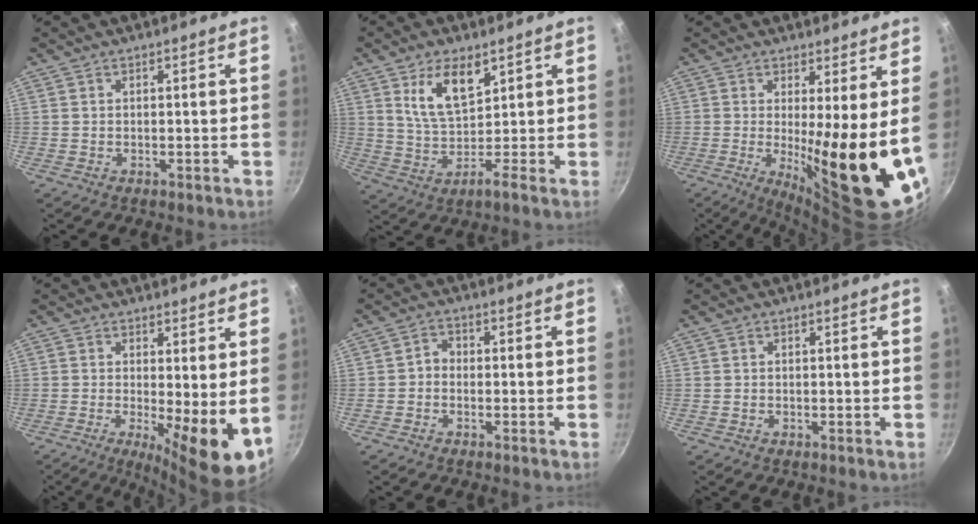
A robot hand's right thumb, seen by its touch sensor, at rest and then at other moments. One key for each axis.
{"total": 7.8, "fx": 3.5, "fy": 3.8, "fz": 5.8, "tx": -0.091, "ty": -0.013, "tz": 0.064}
{"total": 17.0, "fx": 0.6, "fy": 3.7, "fz": 16.6, "tx": -0.219, "ty": -0.038, "tz": 0.018}
{"total": 9.8, "fx": -0.3, "fy": 2.7, "fz": 9.5, "tx": -0.125, "ty": -0.019, "tz": -0.001}
{"total": 2.2, "fx": -0.8, "fy": 1.8, "fz": 1.1, "tx": -0.014, "ty": 0.015, "tz": -0.022}
{"total": 0.0}